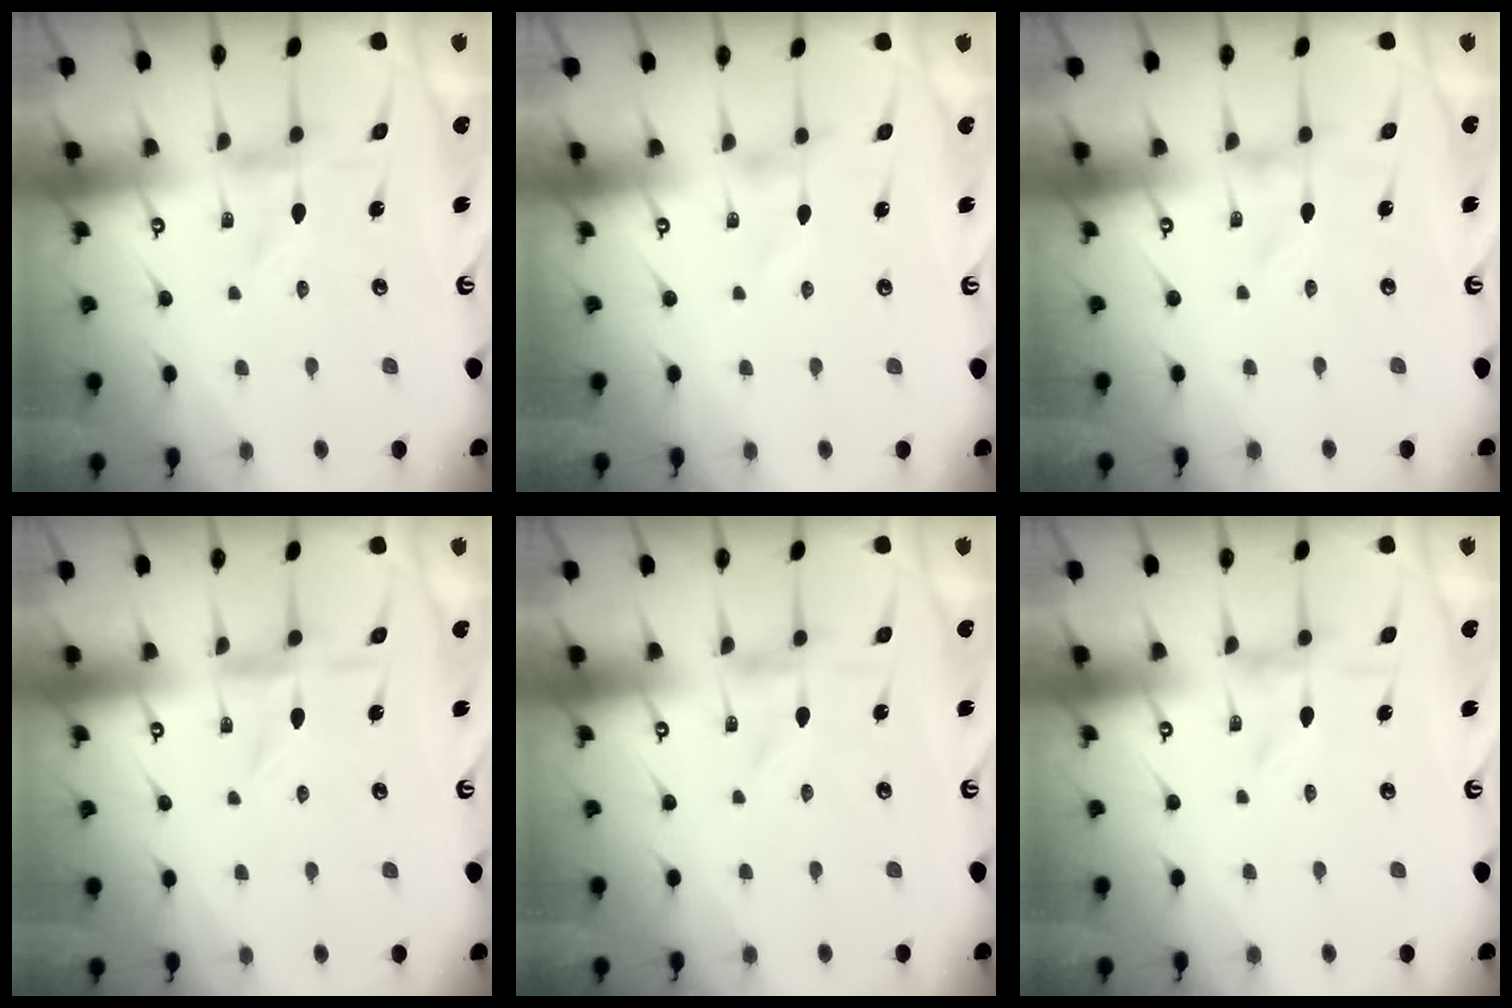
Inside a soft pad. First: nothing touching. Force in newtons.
{"total": 0.8, "press": 0.7, "slide": 0.2}
{"total": 0.0}
{"total": 2.1, "press": 2.1, "slide": 0.3}
{"total": 0.0}
{"total": 0.9, "press": 0.9, "slide": 0.3}